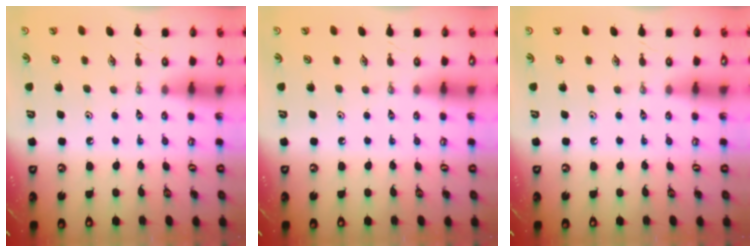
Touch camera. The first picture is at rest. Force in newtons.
{"total": 0.0}
{"total": 0.0}